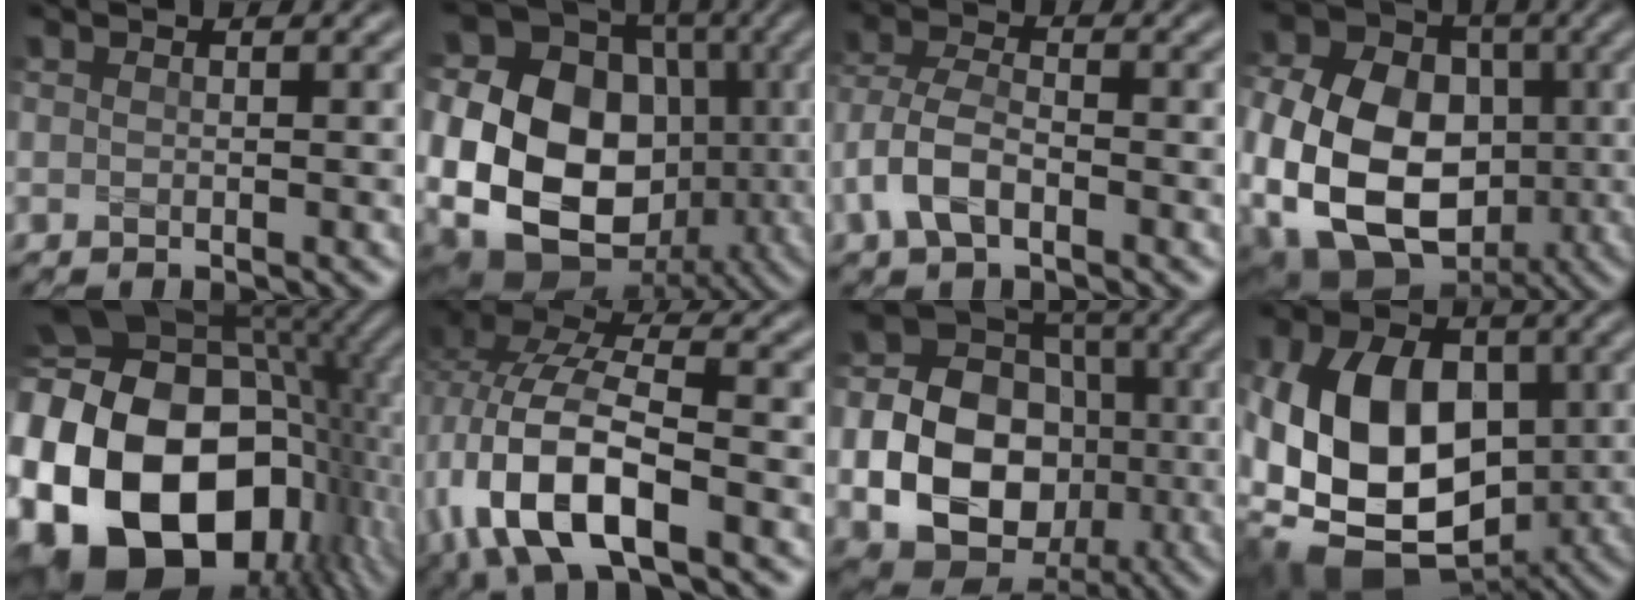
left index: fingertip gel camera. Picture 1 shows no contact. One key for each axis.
{"total": 22.2, "fx": 0.6, "fy": 18.8, "fz": 11.8, "tx": -0.255, "ty": 0.027, "tz": -0.024}
{"total": 4.4, "fx": -2.0, "fy": 2.3, "fz": 3.1, "tx": -0.069, "ty": 0.004, "tz": -0.049}
{"total": 18.0, "fx": -3.1, "fy": 14.0, "fz": 10.8, "tx": -0.223, "ty": -0.030, "tz": -0.064}
{"total": 21.6, "fx": -3.7, "fy": 15.6, "fz": 14.6, "tx": -0.328, "ty": -0.042, "tz": -0.052}
{"total": 10.5, "fx": -3.2, "fy": 4.8, "fz": 8.8, "tx": -0.187, "ty": -0.001, "tz": -0.068}
{"total": 14.1, "fx": -2.4, "fy": 11.8, "fz": 7.4, "tx": -0.128, "ty": -0.006, "tz": -0.060}
{"total": 14.6, "fx": -0.6, "fy": 10.2, "fz": 10.4, "tx": -0.203, "ty": -0.019, "tz": -0.010}